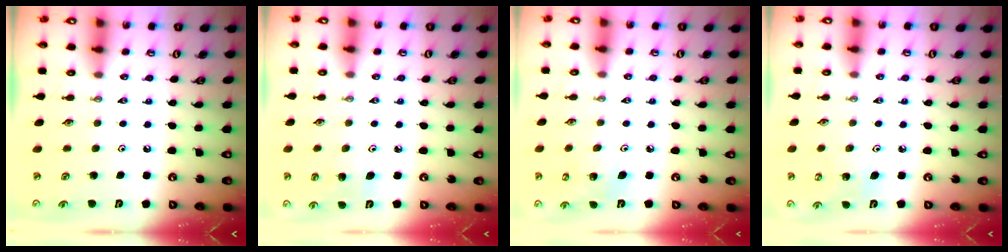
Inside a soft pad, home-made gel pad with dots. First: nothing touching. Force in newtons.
{"total": 4.0, "press": 3.6, "slide": 1.8}
{"total": 5.5, "press": 5.2, "slide": 1.5}
{"total": 4.8, "press": 4.7, "slide": 0.9}